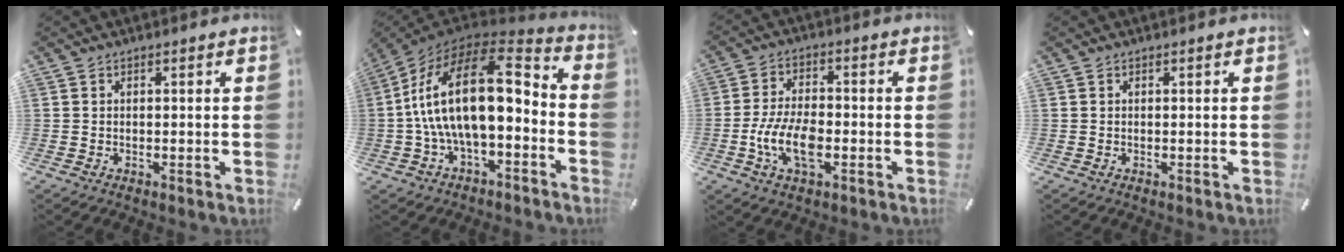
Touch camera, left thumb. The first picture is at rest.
{"total": 22.1, "force": [1.0, 11.5, 18.9], "torque": [-0.365, 0.003, 0.019]}
{"total": 9.5, "force": [-2.8, 5.0, 7.6], "torque": [-0.162, 0.006, -0.050]}
{"total": 0.0}